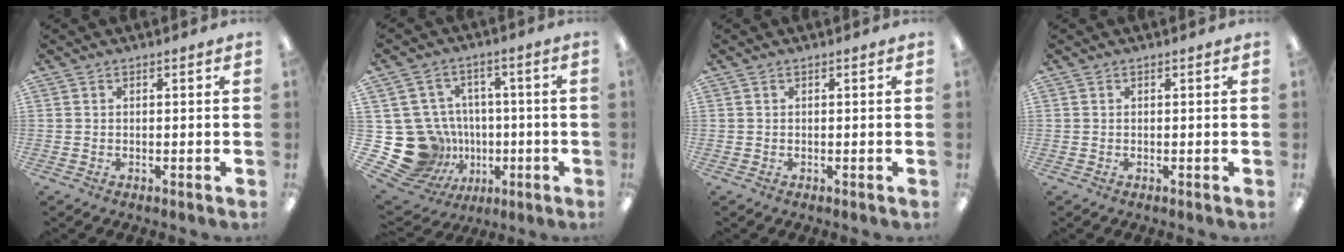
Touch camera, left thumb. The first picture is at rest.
{"total": 18.3, "force": [-2.9, 16.8, 6.7], "torque": [-0.148, 0.005, -0.008]}
{"total": 0.0}
{"total": 0.0}